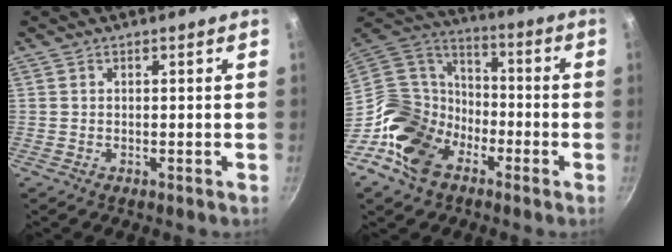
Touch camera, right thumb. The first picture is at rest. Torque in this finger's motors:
{"motor_torque": [2.44, 1.18, 1.25, -1.28, 0.06]}